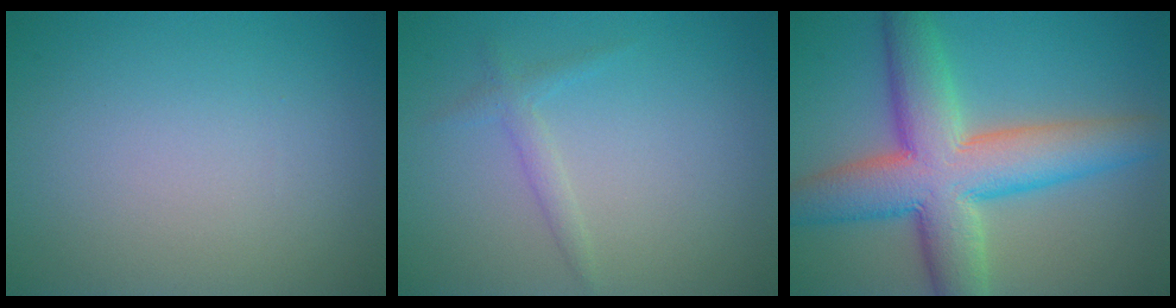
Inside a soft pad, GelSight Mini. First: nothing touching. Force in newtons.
{"total": 1.3, "press": 1.3, "slide": 0.1}
{"total": 10.2, "press": 10.2, "slide": 0.3}